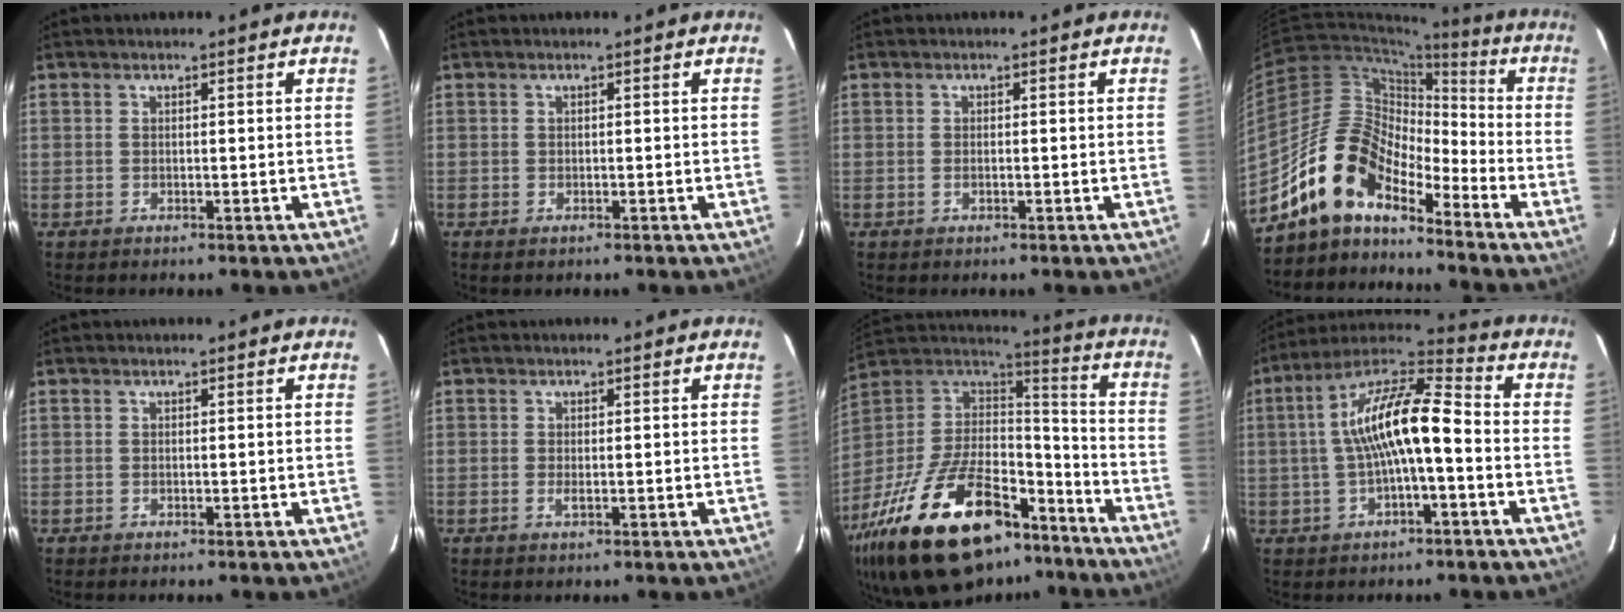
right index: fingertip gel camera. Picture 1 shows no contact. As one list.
[{"total": 0.7, "force": [-0.5, 0.4, 0.3], "torque": [-0.006, -0.004, -0.009]}, {"total": 0.9, "force": [-0.3, 0.3, 0.8], "torque": [-0.018, 0.001, -0.006]}, {"total": 13.5, "force": [-11.0, 4.9, 6.0], "torque": [-0.102, 0.019, -0.218]}, {"total": 0.0}, {"total": 1.2, "force": [-0.3, 0.3, 1.1], "torque": [-0.024, -0.002, -0.006]}, {"total": 32.0, "force": [-21.1, 14.2, 19.4], "torque": [-0.378, 0.003, -0.329]}, {"total": 13.1, "force": [-1.3, 3.5, 12.6], "torque": [-0.232, 0.026, -0.025]}]